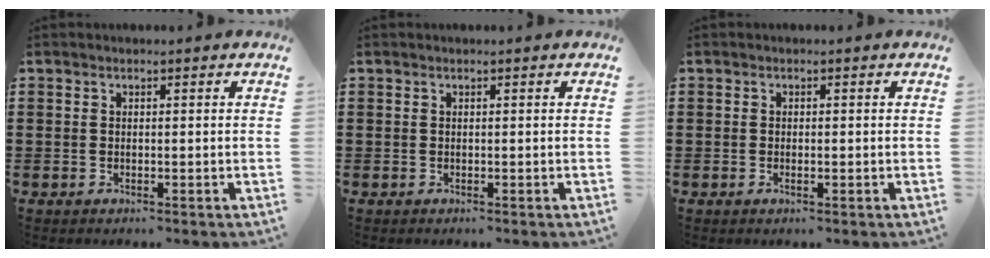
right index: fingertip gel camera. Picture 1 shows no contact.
{"total": 0.0}
{"total": 0.9, "force": [-0.1, 0.4, 0.8], "torque": [-0.015, 0.000, -0.002]}